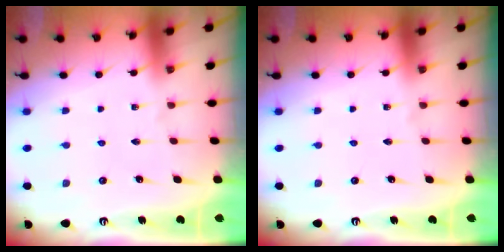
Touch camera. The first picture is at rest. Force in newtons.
{"total": 0.0}